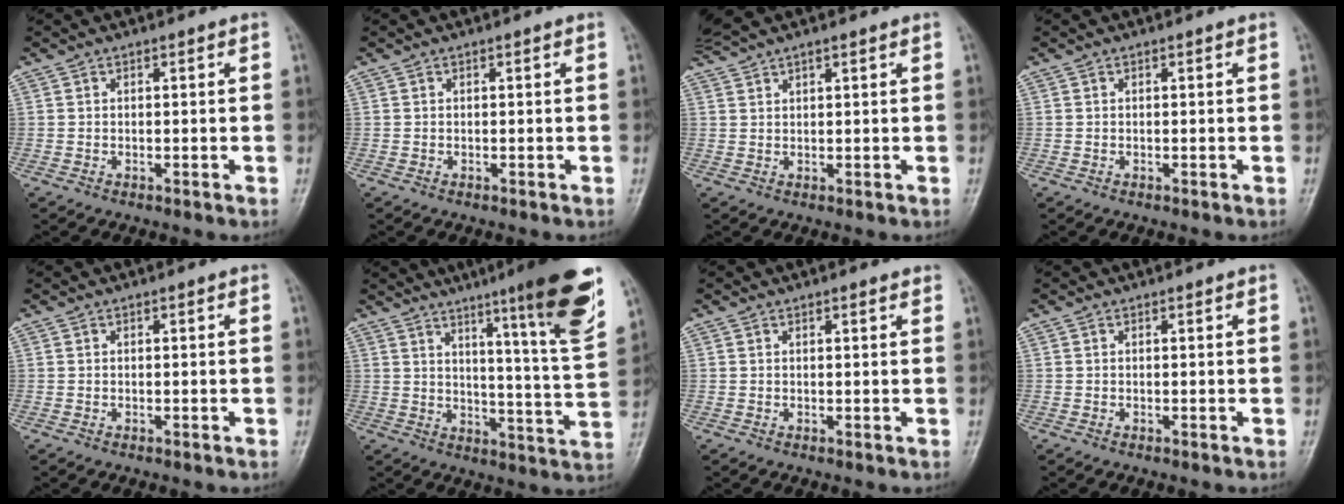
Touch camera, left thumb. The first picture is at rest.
{"total": 0.0}
{"total": 3.9, "force": [3.1, 0.3, 2.2], "torque": [-0.053, 0.018, 0.066]}
{"total": 0.0}
{"total": 0.0}
{"total": 18.5, "force": [10.9, 0.8, 15.0], "torque": [-0.192, -0.058, 0.149]}
{"total": 1.1, "force": [0.8, 0.3, 0.8], "torque": [-0.010, -0.002, 0.008]}
{"total": 0.0}